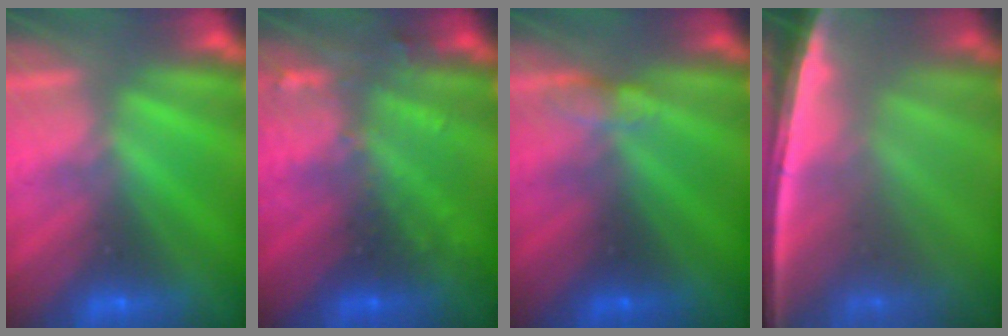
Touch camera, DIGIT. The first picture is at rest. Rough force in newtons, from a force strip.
{"total": 3.0}
{"total": 2.7}
{"total": 5.8}